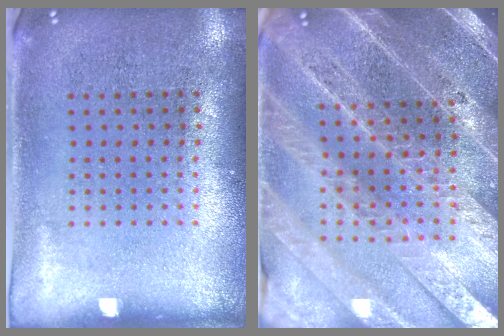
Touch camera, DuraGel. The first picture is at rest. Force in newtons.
{"total": 4.7, "press": 4.1, "slide": 2.2}